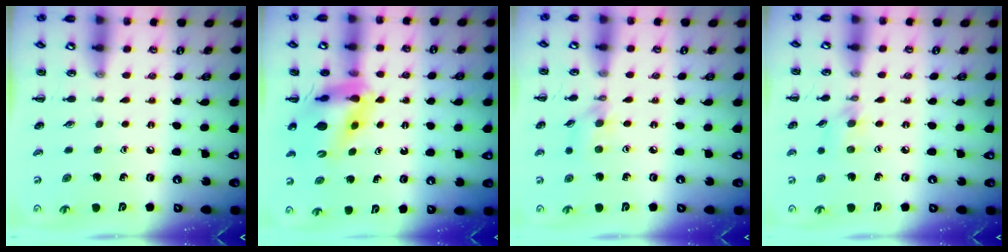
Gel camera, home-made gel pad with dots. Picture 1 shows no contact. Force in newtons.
{"total": 12.4, "press": 11.8, "slide": 3.7}
{"total": 3.5, "press": 3.3, "slide": 1.1}
{"total": 3.5, "press": 3.2, "slide": 1.4}